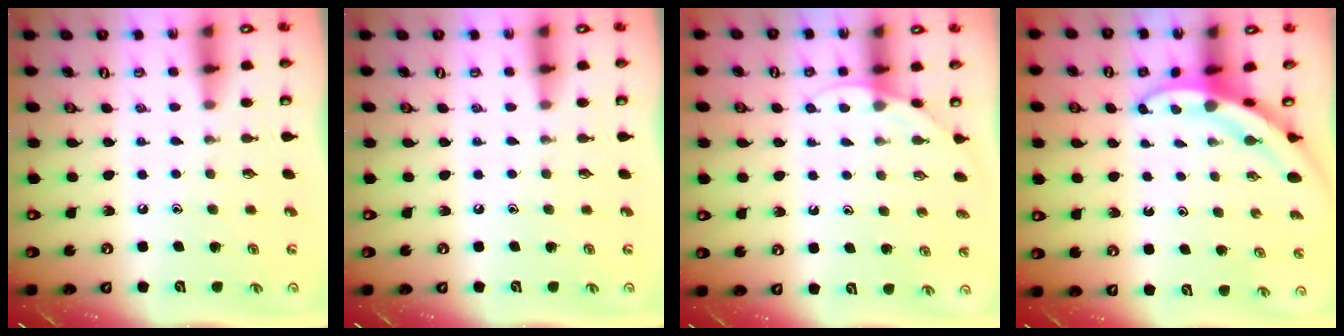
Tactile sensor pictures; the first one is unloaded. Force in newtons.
{"total": 0.0}
{"total": 4.8, "press": 4.7, "slide": 0.5}
{"total": 3.3, "press": 3.3, "slide": 0.2}